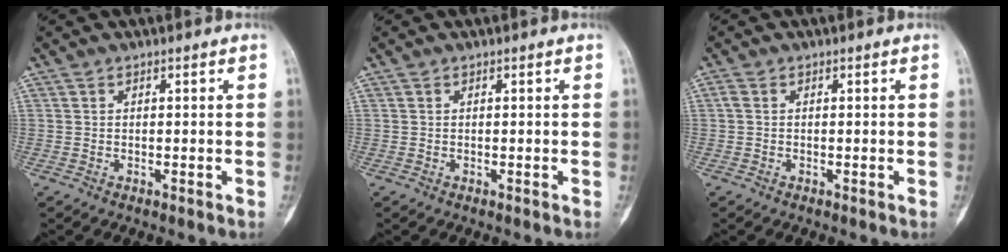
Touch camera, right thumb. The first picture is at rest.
{"total": 0.0}
{"total": 0.9, "force": [0.0, 0.6, 0.7], "torque": [-0.014, 0.000, -0.003]}